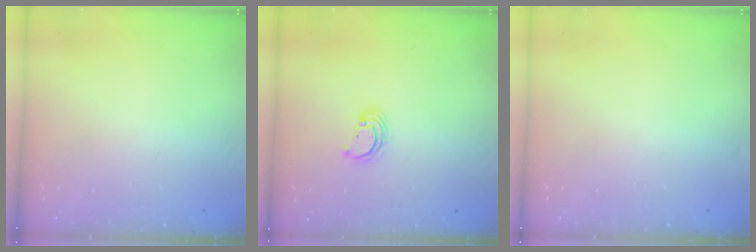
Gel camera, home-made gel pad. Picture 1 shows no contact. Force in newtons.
{"total": 3.1, "press": 3.1, "slide": 0.1}
{"total": 0.0}